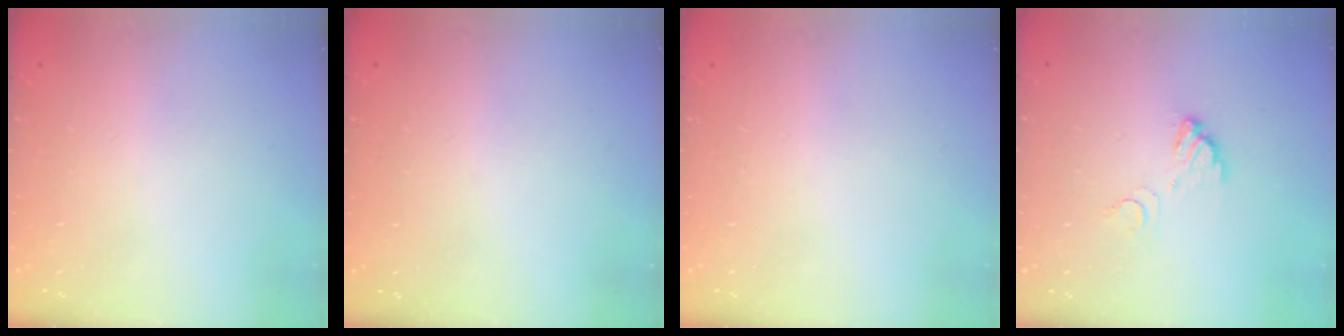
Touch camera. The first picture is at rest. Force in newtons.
{"total": 3.8, "press": 3.8, "slide": 0.1}
{"total": 0.0}
{"total": 3.6, "press": 3.6, "slide": 0.2}